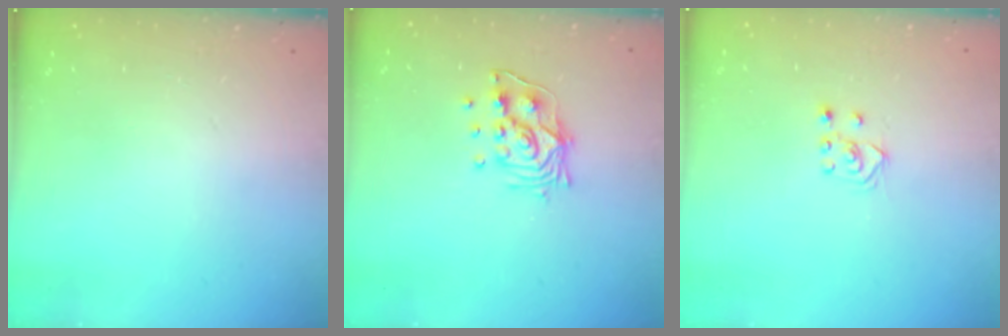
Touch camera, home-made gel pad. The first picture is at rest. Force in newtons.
{"total": 11.1, "press": 11.1, "slide": 1.4}
{"total": 3.4, "press": 3.4, "slide": 0.3}